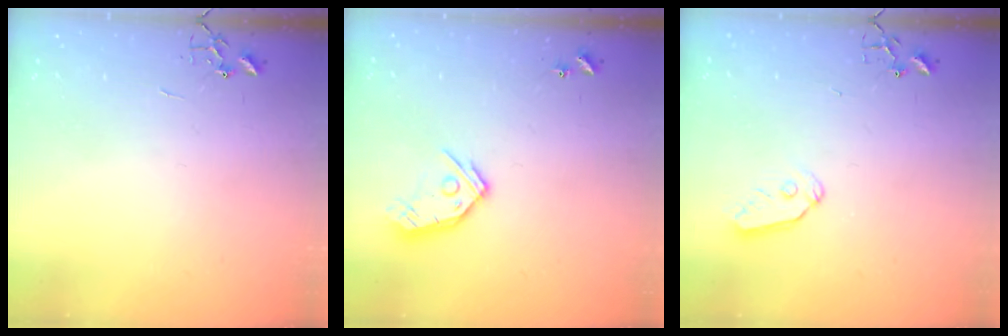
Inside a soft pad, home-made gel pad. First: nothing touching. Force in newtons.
{"total": 11.0, "press": 10.9, "slide": 1.2}
{"total": 7.4, "press": 7.4, "slide": 0.5}